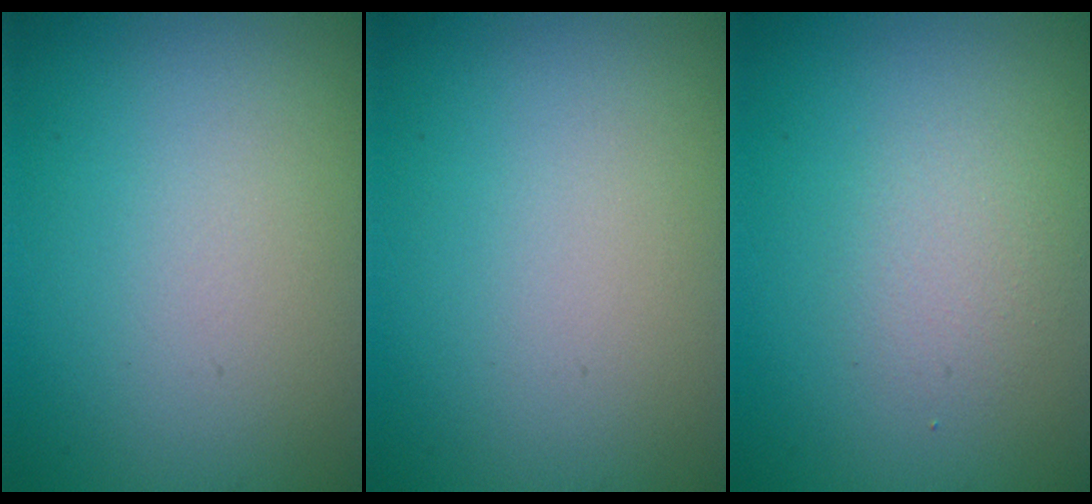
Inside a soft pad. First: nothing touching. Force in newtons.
{"total": 0.0}
{"total": 1.6, "press": 1.6, "slide": 0.1}